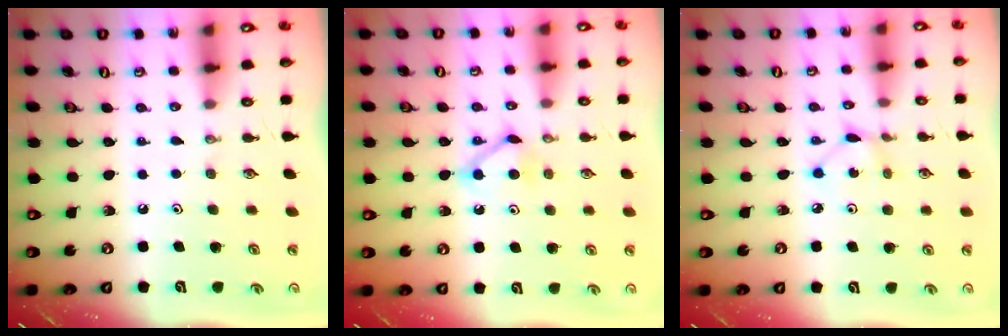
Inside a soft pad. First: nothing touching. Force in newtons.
{"total": 6.1, "press": 6.1, "slide": 0.9}
{"total": 2.8, "press": 2.7, "slide": 0.3}